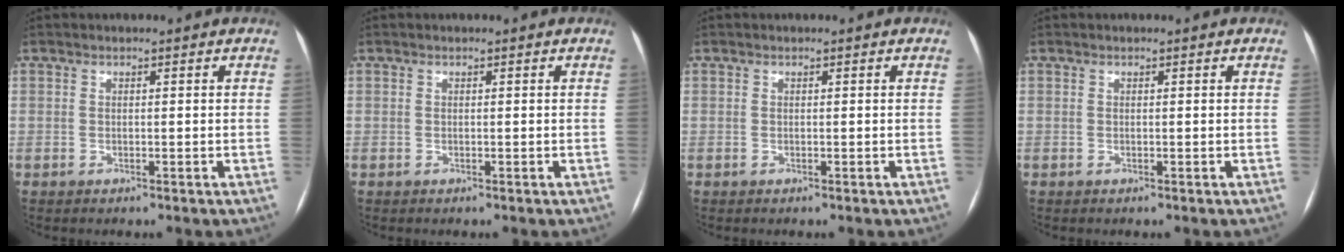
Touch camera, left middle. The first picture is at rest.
{"total": 0.0}
{"total": 0.0}
{"total": 0.0}